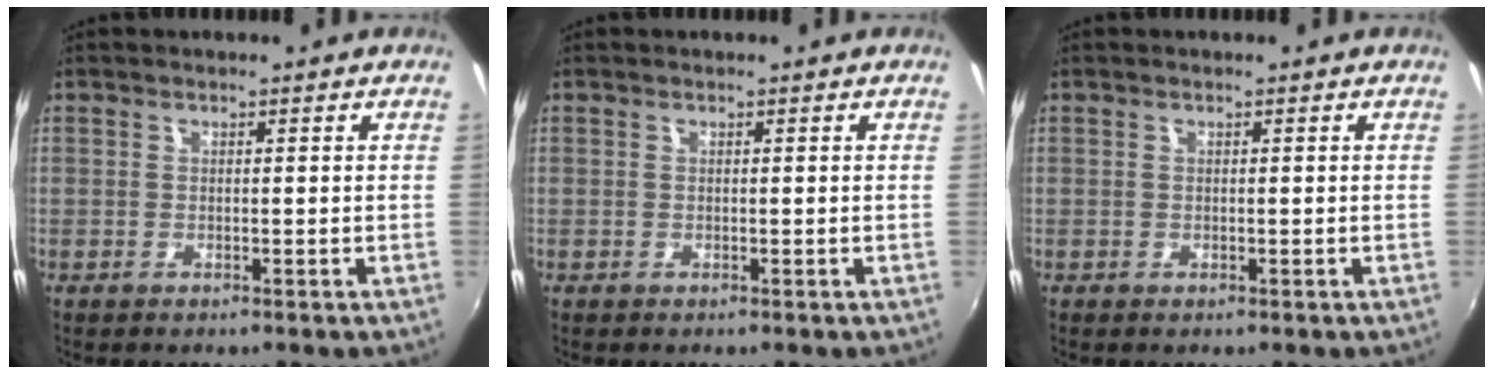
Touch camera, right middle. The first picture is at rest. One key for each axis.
{"total": 0.0}
{"total": 0.0}